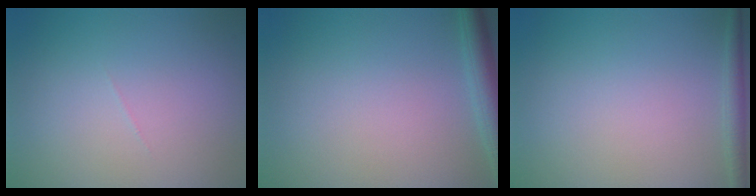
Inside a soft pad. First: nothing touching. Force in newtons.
{"total": 3.0, "press": 3.0, "slide": 0.2}
{"total": 1.4, "press": 1.4, "slide": 0.1}